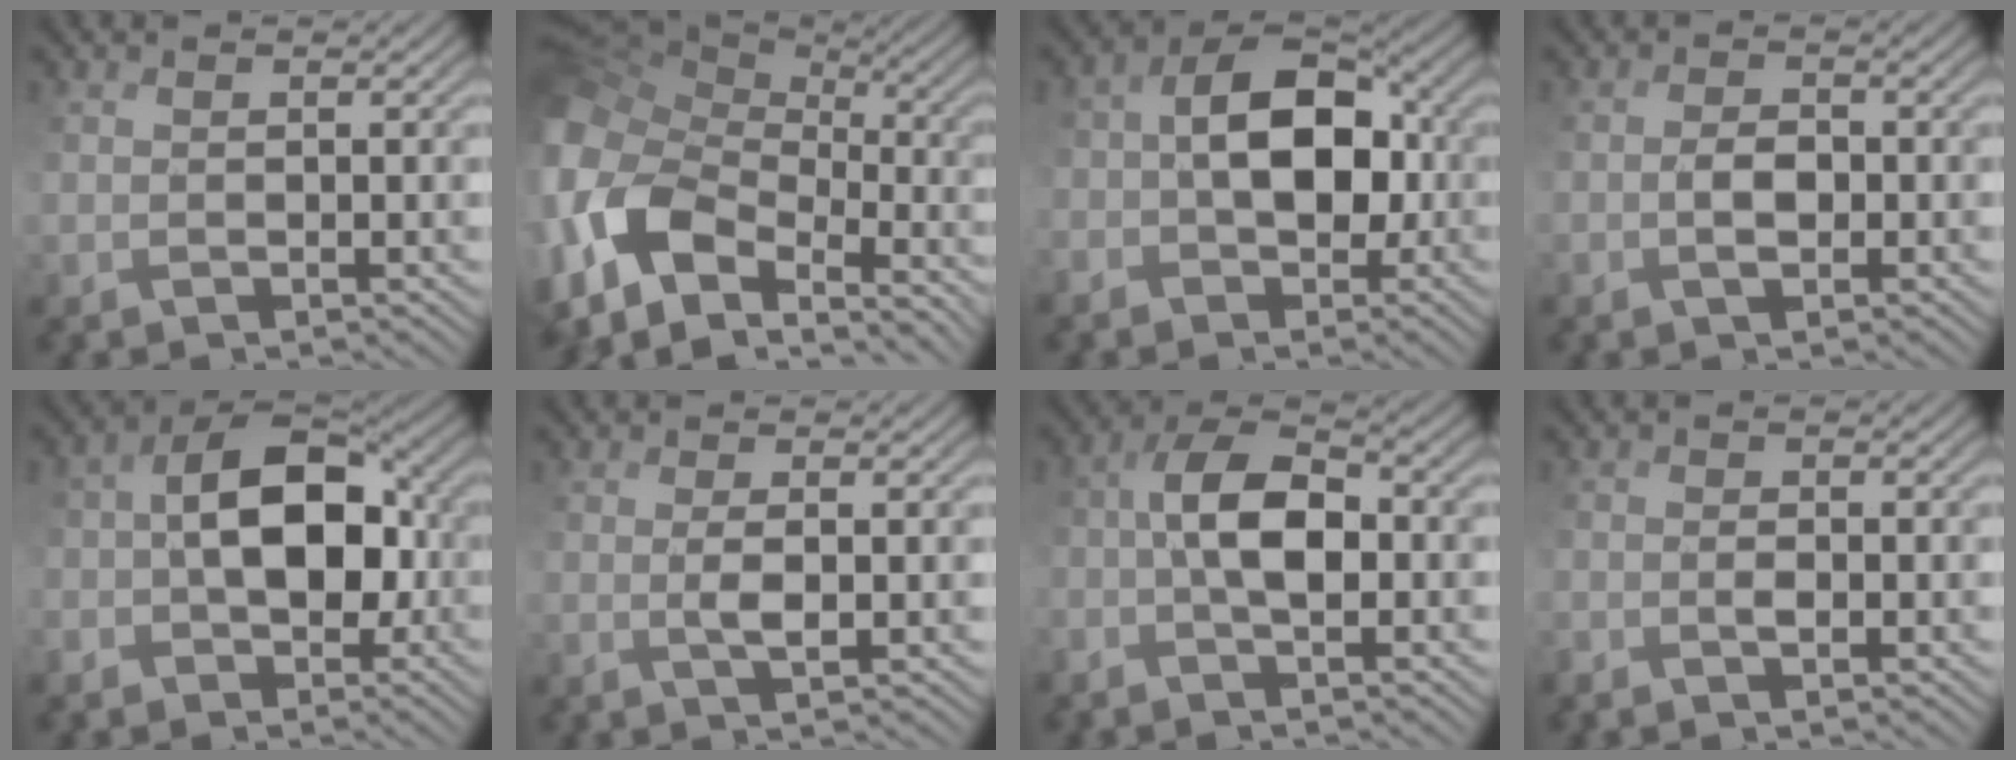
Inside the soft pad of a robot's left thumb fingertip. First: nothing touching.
{"total": 13.6, "force": [-5.3, 8.6, 9.1], "torque": [-0.244, -0.014, -0.083]}
{"total": 8.4, "force": [-0.6, 5.5, 6.3], "torque": [-0.124, 0.003, -0.012]}
{"total": 1.8, "force": [-0.1, 0.7, 1.6], "torque": [-0.019, 0.012, 0.001]}
{"total": 9.3, "force": [-1.1, 5.8, 7.2], "torque": [-0.137, 0.001, -0.024]}
{"total": 1.8, "force": [0.5, -0.4, 1.7], "torque": [-0.036, 0.008, 0.014]}
{"total": 6.1, "force": [-0.9, 2.2, 5.6], "torque": [-0.106, 0.021, -0.024]}
{"total": 1.2, "force": [-0.8, 0.0, 1.0], "torque": [-0.018, 0.005, -0.016]}